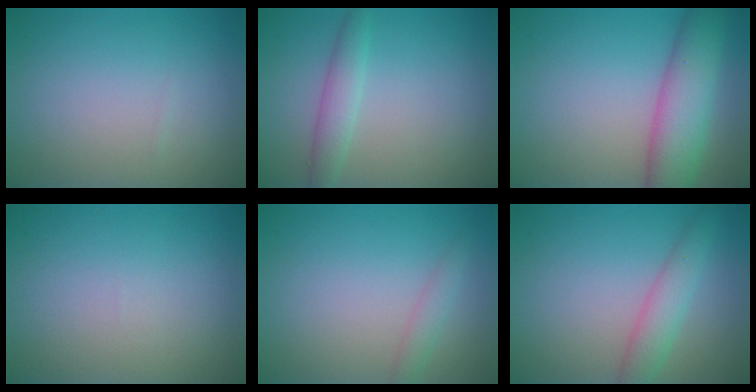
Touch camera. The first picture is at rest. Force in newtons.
{"total": 2.3, "press": 2.3, "slide": 0.0}
{"total": 6.7, "press": 6.7, "slide": 0.2}
{"total": 0.0}
{"total": 1.3, "press": 1.3, "slide": 0.1}
{"total": 2.8, "press": 2.8, "slide": 0.0}